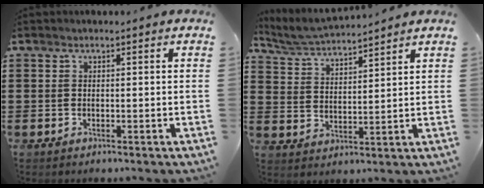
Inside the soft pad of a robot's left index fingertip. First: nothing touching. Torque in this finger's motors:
{"motor_torque": [-0.52, -0.31, -0.17, -0.02]}